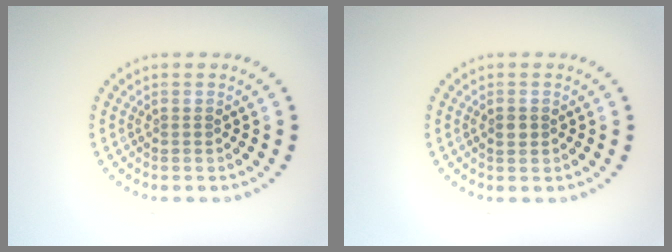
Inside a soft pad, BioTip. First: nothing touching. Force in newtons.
{"total": 1.2, "press": 1.2, "slide": 0.1}